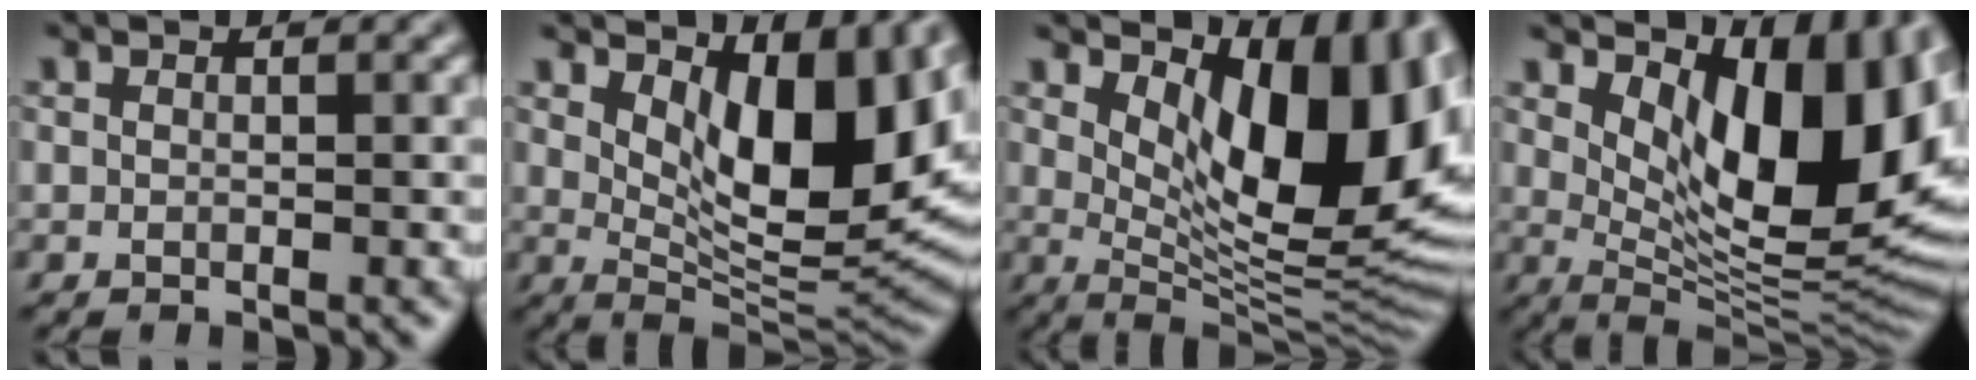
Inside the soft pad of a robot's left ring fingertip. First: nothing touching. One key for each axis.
{"total": 10.6, "fx": 3.3, "fy": 4.9, "fz": 8.8, "tx": -0.131, "ty": -0.017, "tz": 0.057}
{"total": 13.0, "fx": 4.3, "fy": 5.7, "fz": 10.9, "tx": -0.141, "ty": -0.008, "tz": 0.077}
{"total": 12.9, "fx": 4.3, "fy": 5.8, "fz": 10.8, "tx": -0.141, "ty": -0.009, "tz": 0.079}